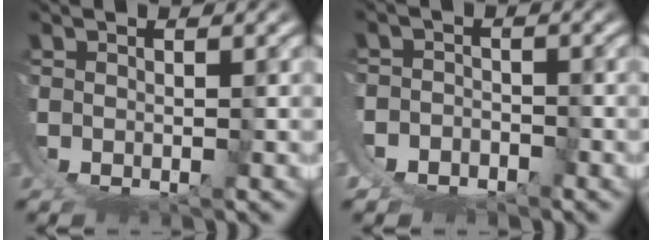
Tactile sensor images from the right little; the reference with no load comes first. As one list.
[{"total": 3.9, "force": [-0.4, 3.6, 1.3], "torque": [-0.046, -0.015, -0.006]}]